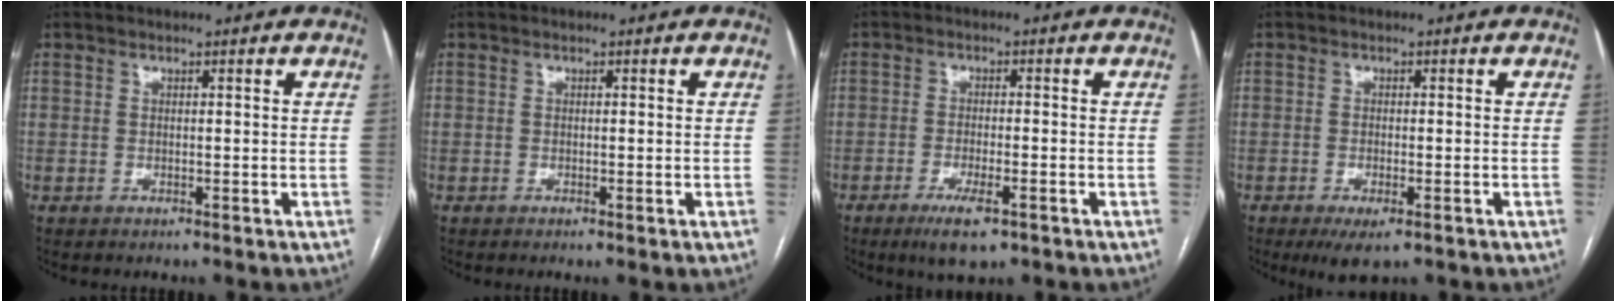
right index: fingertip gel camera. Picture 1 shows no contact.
{"total": 0.6, "force": [-0.1, 0.1, 0.5], "torque": [-0.013, -0.002, 0.001]}
{"total": 5.3, "force": [-3.0, 1.1, 4.2], "torque": [-0.080, -0.009, -0.046]}
{"total": 4.0, "force": [-2.3, 1.2, 3.1], "torque": [-0.050, -0.008, -0.029]}